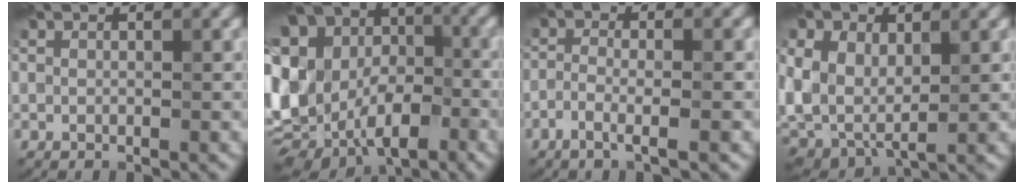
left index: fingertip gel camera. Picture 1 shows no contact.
{"total": 18.0, "force": [-1.5, 14.7, 10.3], "torque": [-0.240, 0.004, -0.026]}
{"total": 2.9, "force": [-1.6, 0.1, 2.4], "torque": [-0.049, 0.008, -0.034]}
{"total": 8.5, "force": [1.8, 5.7, 6.1], "torque": [-0.138, 0.009, 0.039]}